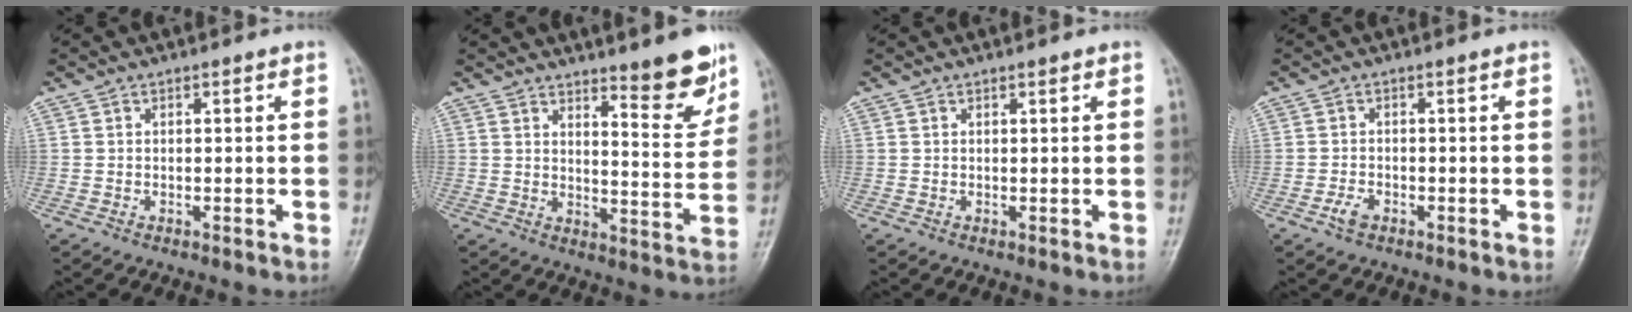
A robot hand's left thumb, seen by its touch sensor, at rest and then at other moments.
{"total": 9.6, "force": [7.0, 1.8, 6.3], "torque": [-0.065, -0.060, 0.104]}
{"total": 0.6, "force": [0.5, 0.1, 0.3], "torque": [-0.007, -0.003, 0.006]}
{"total": 2.0, "force": [-1.1, 1.1, 1.2], "torque": [-0.029, 0.004, -0.022]}